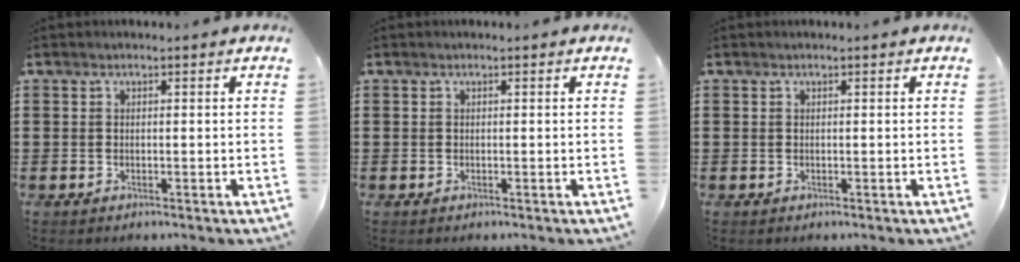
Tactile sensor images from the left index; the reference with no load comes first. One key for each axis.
{"total": 0.0}
{"total": 0.0}